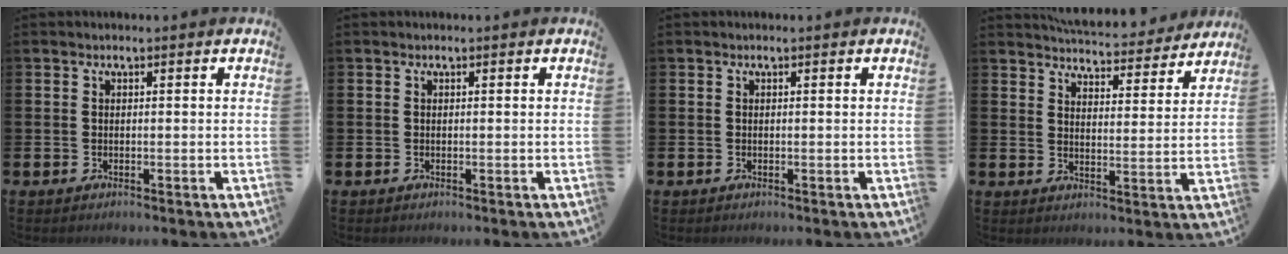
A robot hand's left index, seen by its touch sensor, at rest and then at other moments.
{"total": 0.0}
{"total": 0.0}
{"total": 5.5, "force": [5.5, 0.5, 0.4], "torque": [-0.021, -0.042, 0.095]}